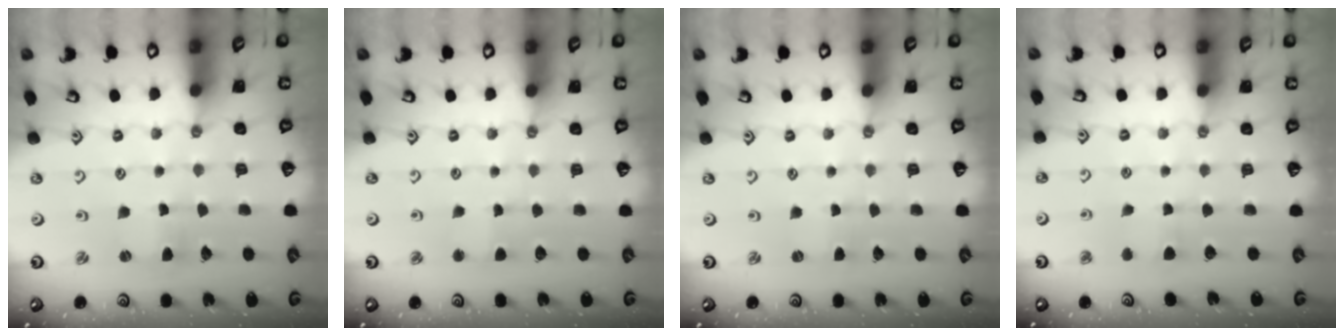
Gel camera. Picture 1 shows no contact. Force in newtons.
{"total": 2.1, "press": 2.1, "slide": 0.2}
{"total": 0.7, "press": 0.7, "slide": 0.3}
{"total": 4.1, "press": 4.0, "slide": 0.8}